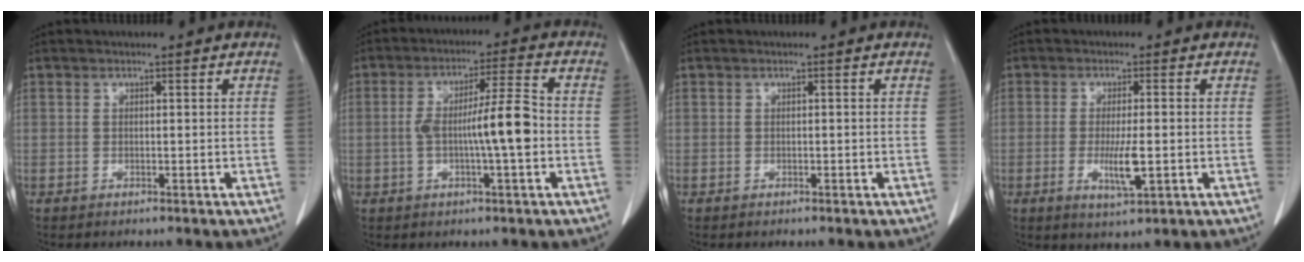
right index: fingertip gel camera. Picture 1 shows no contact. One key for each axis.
{"total": 8.7, "fx": -1.2, "fy": 0.5, "fz": 8.6, "tx": -0.156, "ty": 0.012, "tz": -0.020}
{"total": 0.0}
{"total": 5.1, "fx": -1.0, "fy": 0.6, "fz": 4.9, "tx": -0.099, "ty": -0.011, "tz": -0.012}